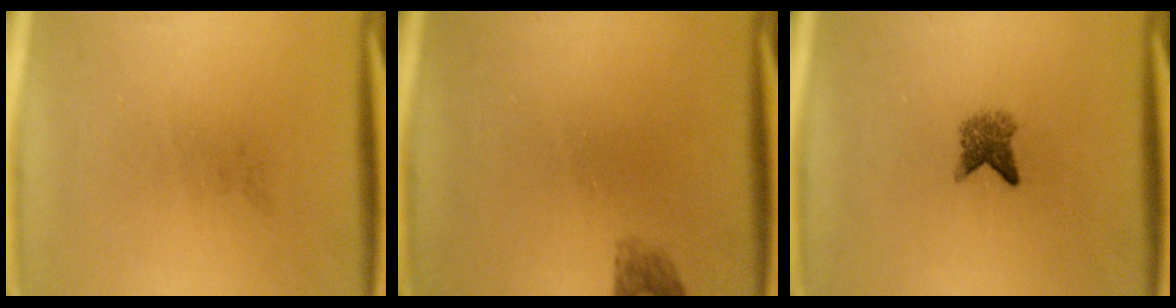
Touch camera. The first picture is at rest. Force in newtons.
{"total": 1.7}
{"total": 2.7}